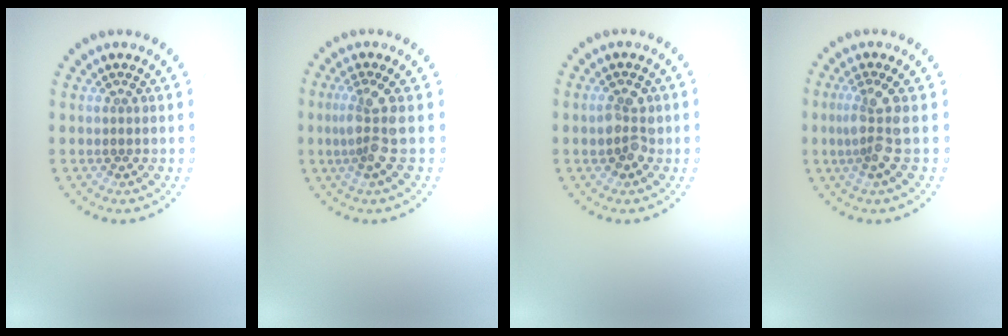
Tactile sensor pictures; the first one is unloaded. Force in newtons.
{"total": 3.1, "press": 2.2, "slide": 2.2}
{"total": 2.3, "press": 2.3, "slide": 0.2}
{"total": 3.1, "press": 2.2, "slide": 2.2}